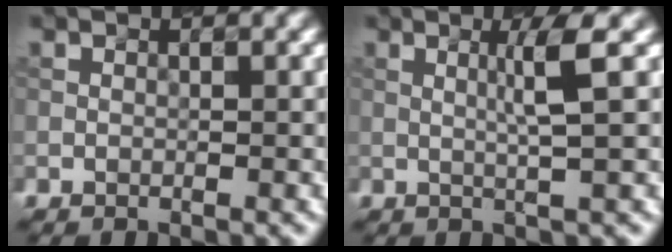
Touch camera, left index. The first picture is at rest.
{"total": 2.8, "force": [0.6, 0.1, 2.8], "torque": [-0.051, 0.003, 0.010]}